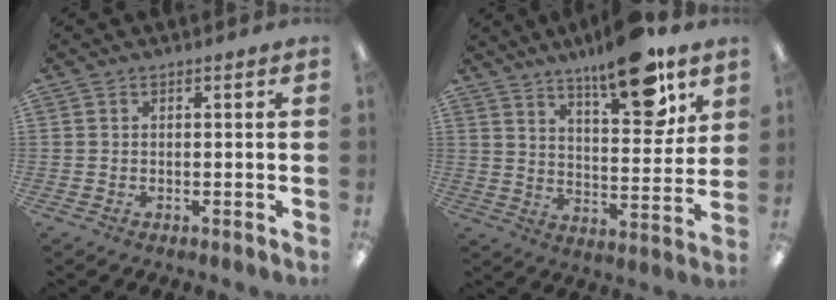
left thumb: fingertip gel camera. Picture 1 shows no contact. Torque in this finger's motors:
{"motor_torque": [0.27, 0.43, 1.55, -1.22, 0.10]}